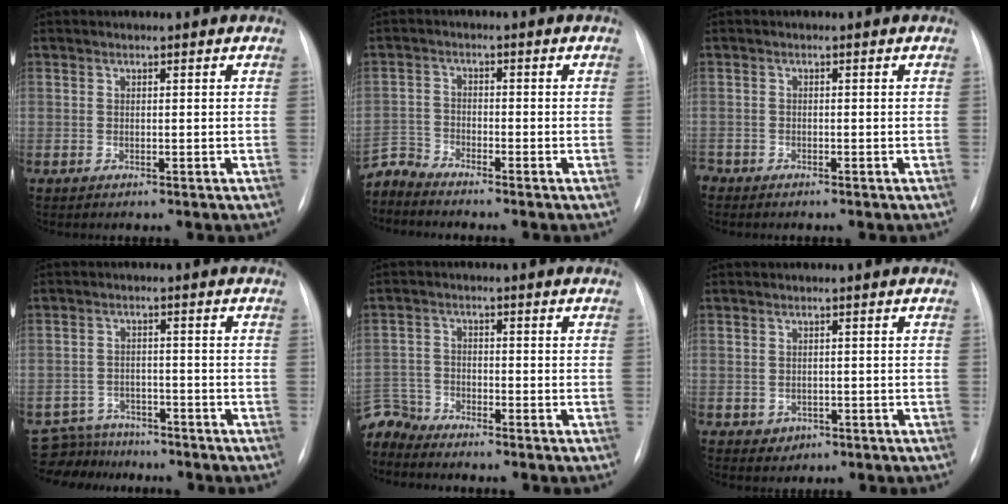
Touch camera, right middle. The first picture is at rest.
{"total": 4.0, "force": [-3.9, -0.6, -0.7], "torque": [0.015, -0.014, -0.076]}
{"total": 1.5, "force": [-1.4, 0.7, 0.2], "torque": [0.000, 0.000, -0.021]}
{"total": 7.5, "force": [-7.0, 2.8, 0.0], "torque": [0.000, 0.011, -0.111]}
{"total": 5.5, "force": [-5.4, 0.6, -0.8], "torque": [0.015, -0.001, -0.107]}
{"total": 1.9, "force": [-0.8, 1.7, 0.5], "torque": [-0.005, 0.004, -0.003]}